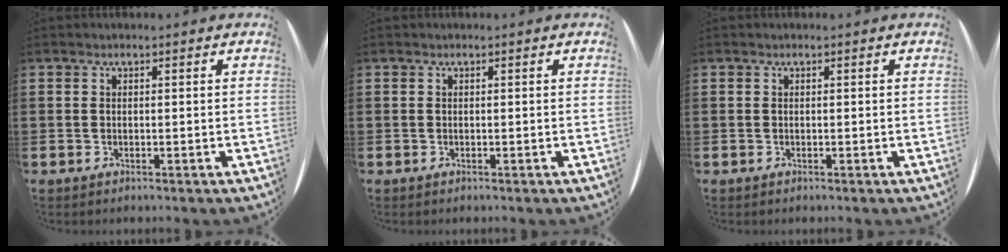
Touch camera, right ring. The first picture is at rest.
{"total": 0.0}
{"total": 0.0}